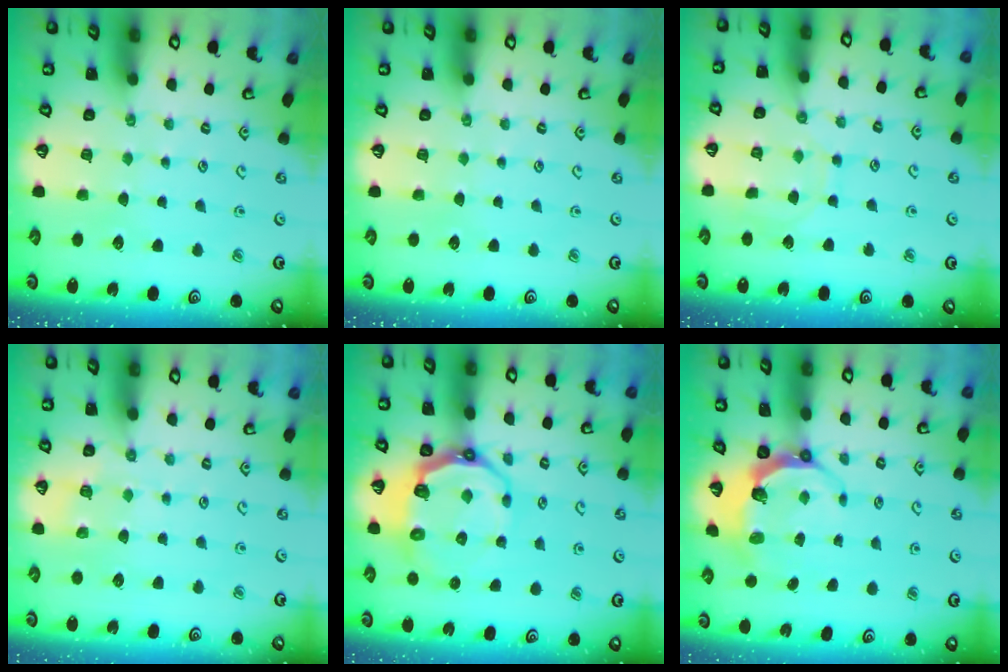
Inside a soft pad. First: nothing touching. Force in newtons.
{"total": 0.0}
{"total": 6.9, "press": 6.8, "slide": 0.8}
{"total": 5.6, "press": 5.5, "slide": 0.8}
{"total": 9.6, "press": 8.5, "slide": 4.4}
{"total": 6.0, "press": 4.9, "slide": 3.6}